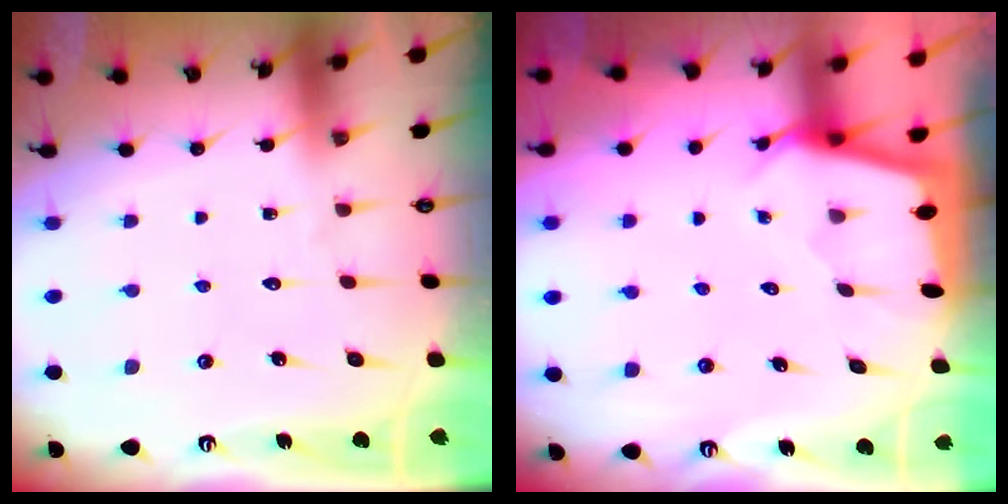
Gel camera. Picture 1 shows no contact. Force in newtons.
{"total": 2.3, "press": 2.3, "slide": 0.3}